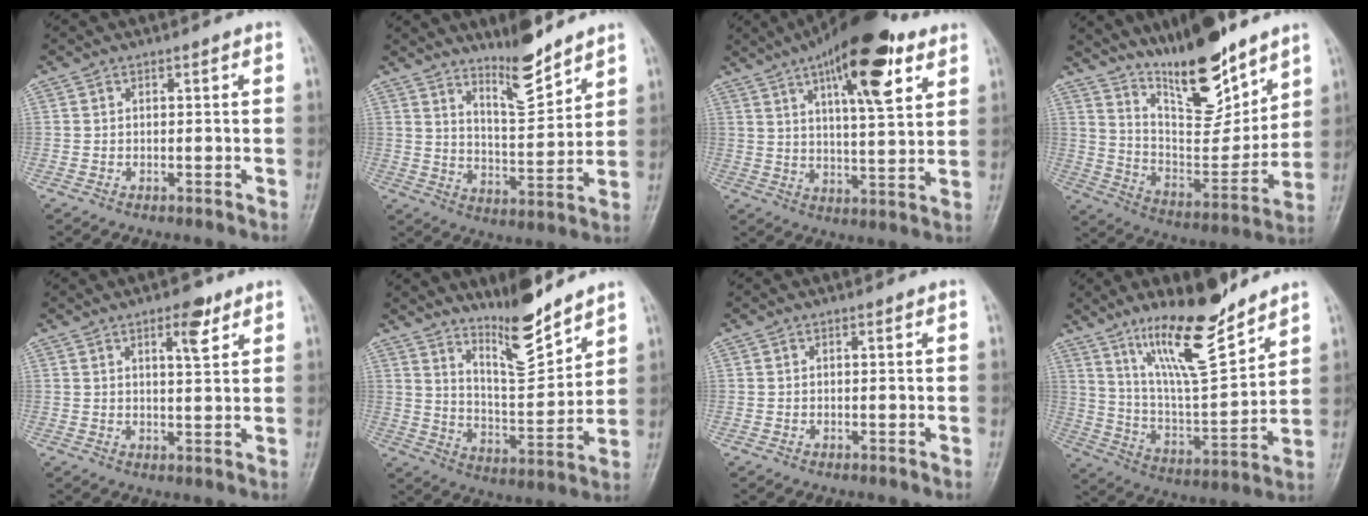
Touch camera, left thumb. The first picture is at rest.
{"total": 9.5, "force": [7.7, 2.1, 5.2], "torque": [-0.074, -0.073, 0.137]}
{"total": 18.0, "force": [9.3, 5.8, 14.2], "torque": [-0.192, -0.028, 0.142]}
{"total": 17.9, "force": [13.1, 5.5, 10.9], "torque": [-0.133, -0.087, 0.233]}
{"total": 5.0, "force": [2.9, 1.6, 3.7], "torque": [-0.046, -0.017, 0.044]}
{"total": 11.6, "force": [9.4, 2.4, 6.4], "torque": [-0.088, -0.080, 0.169]}
{"total": 0.0}
{"total": 17.2, "force": [12.3, 3.9, 11.4], "torque": [-0.173, -0.081, 0.227]}